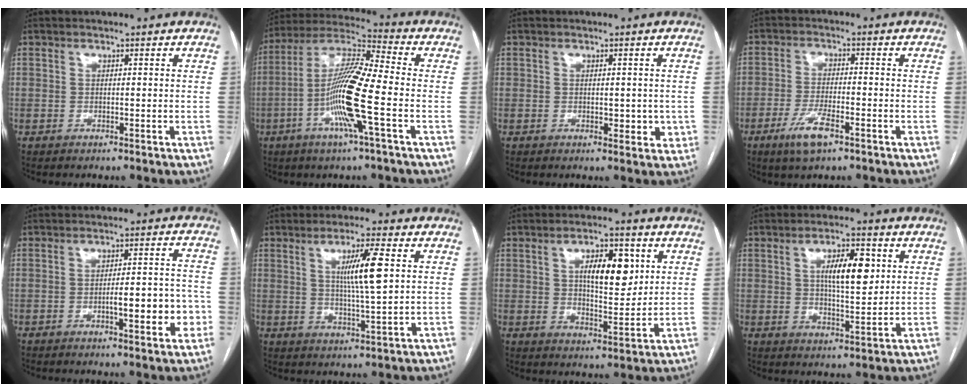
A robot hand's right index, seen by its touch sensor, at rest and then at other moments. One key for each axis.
{"total": 14.2, "fx": -3.8, "fy": 0.2, "fz": 13.7, "tx": -0.272, "ty": -0.003, "tz": -0.082}
{"total": 3.0, "fx": -0.1, "fy": 2.1, "fz": 2.2, "tx": -0.020, "ty": 0.004, "tz": 0.005}
{"total": 5.9, "fx": -3.4, "fy": 1.4, "fz": 4.6, "tx": -0.094, "ty": -0.006, "tz": -0.059}
{"total": 7.9, "fx": -2.5, "fy": 1.7, "fz": 7.4, "tx": -0.097, "ty": 0.017, "tz": -0.030}
{"total": 8.0, "fx": 2.0, "fy": 0.1, "fz": 7.8, "tx": -0.138, "ty": -0.004, "tz": 0.035}
{"total": 9.5, "fx": 3.0, "fy": 3.6, "fz": 8.3, "tx": -0.130, "ty": 0.006, "tz": 0.053}
{"total": 8.6, "fx": 2.3, "fy": 2.5, "fz": 7.9, "tx": -0.130, "ty": 0.007, "tz": 0.041}